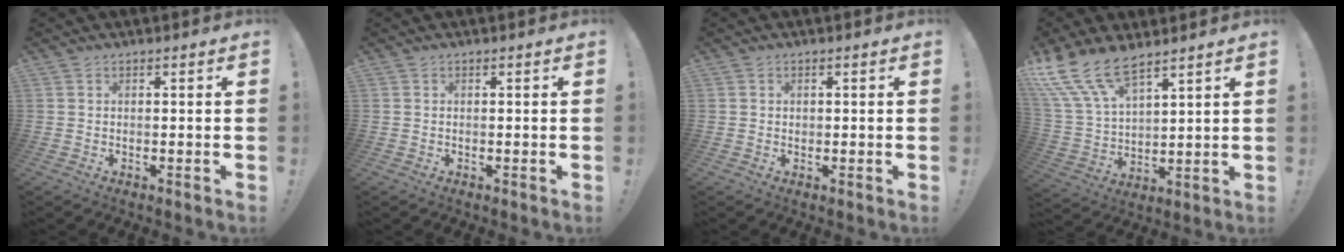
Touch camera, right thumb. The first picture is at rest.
{"total": 0.0}
{"total": 0.6, "force": [0.3, 0.5, 0.1], "torque": [0.006, -0.002, 0.004]}
{"total": 14.3, "force": [11.0, 5.4, 7.5], "torque": [-0.157, -0.062, 0.208]}